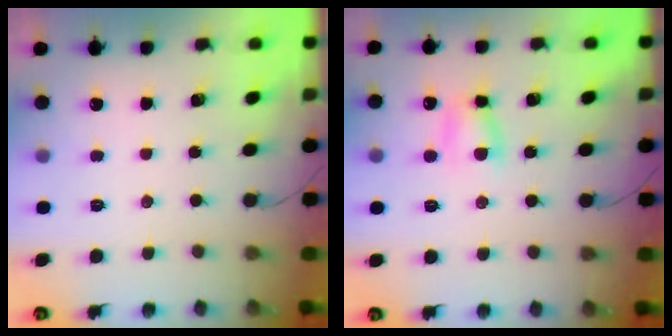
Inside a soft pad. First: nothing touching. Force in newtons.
{"total": 5.9, "press": 5.8, "slide": 0.7}